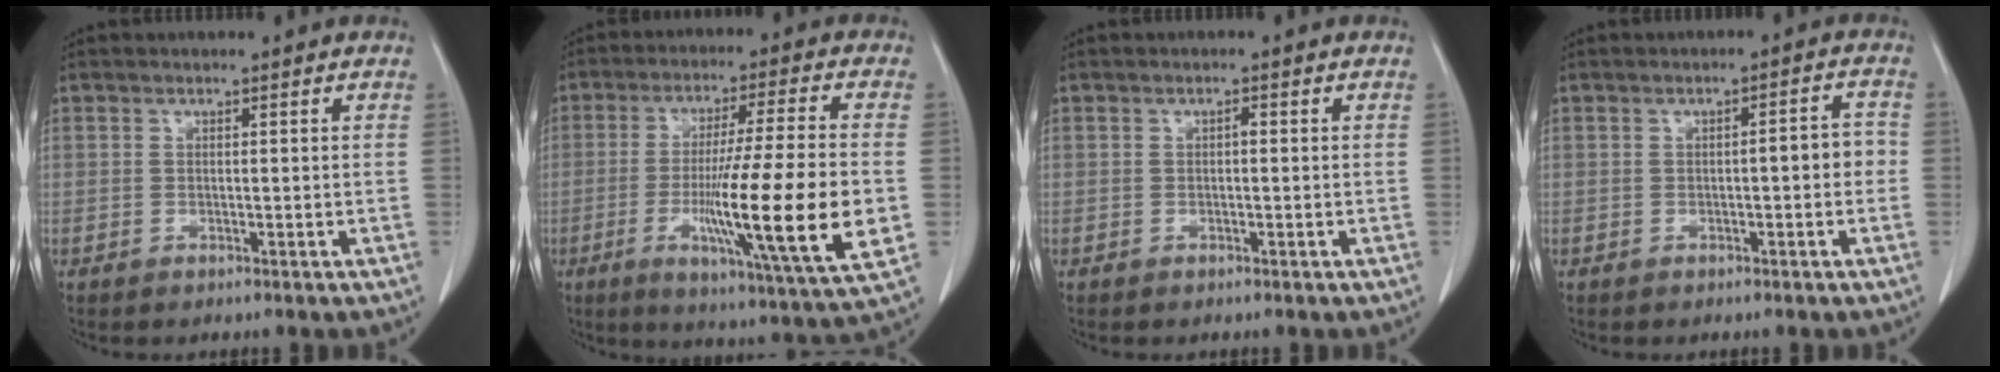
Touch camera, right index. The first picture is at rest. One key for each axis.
{"total": 19.4, "fx": -3.7, "fy": -0.4, "fz": 19.0, "tx": -0.299, "ty": -0.026, "tz": -0.061}
{"total": 0.6, "fx": 0.0, "fy": 0.2, "fz": 0.6, "tx": -0.010, "ty": 0.002, "tz": -0.001}
{"total": 3.3, "fx": -0.5, "fy": 0.8, "fz": 3.2, "tx": -0.041, "ty": 0.013, "tz": -0.006}